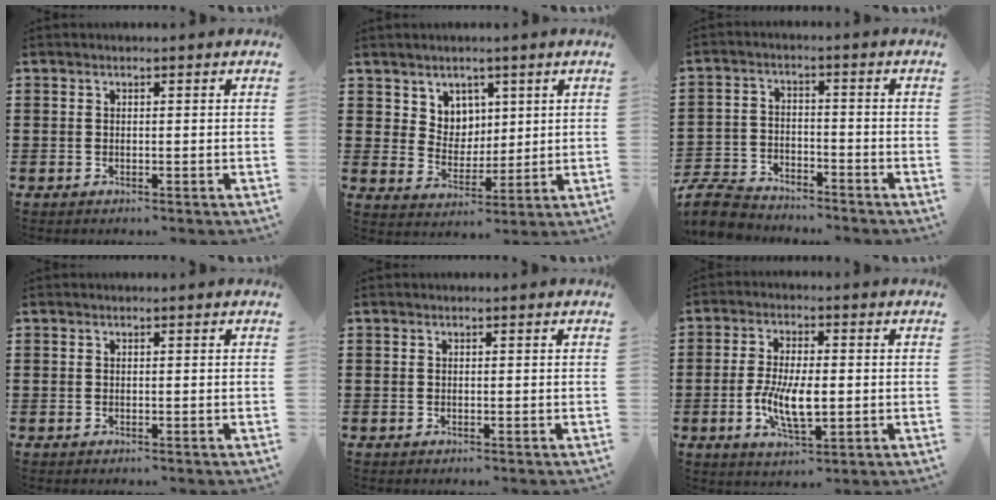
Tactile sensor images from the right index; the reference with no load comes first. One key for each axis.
{"total": 5.3, "fx": 3.3, "fy": 4.2, "fz": 0.2, "tx": -0.031, "ty": 0.002, "tz": 0.061}
{"total": 6.3, "fx": -6.0, "fy": 1.3, "fz": 1.3, "tx": -0.043, "ty": 0.005, "tz": -0.123}
{"total": 0.0}
{"total": 0.0}
{"total": 7.7, "fx": -1.1, "fy": 3.2, "fz": 7.0, "tx": -0.148, "ty": -0.004, "tz": -0.025}